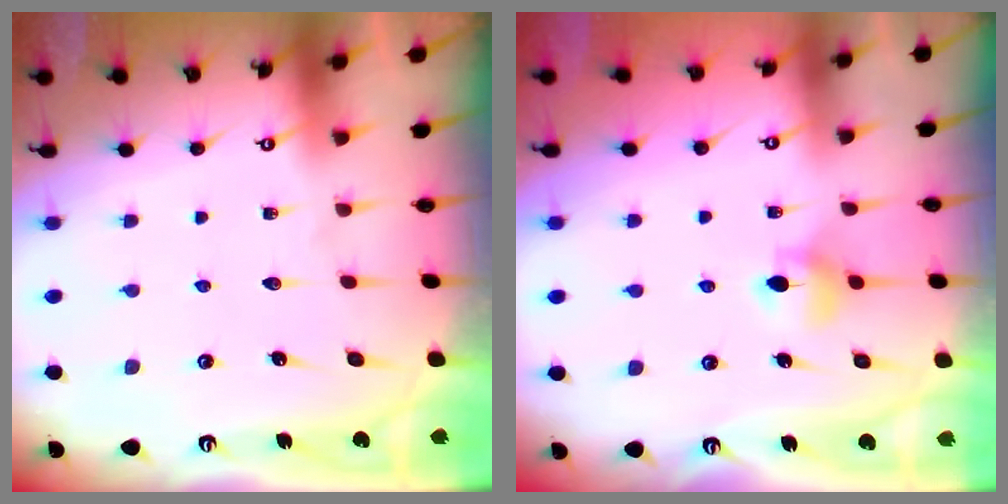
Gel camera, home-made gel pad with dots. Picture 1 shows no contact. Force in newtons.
{"total": 6.1, "press": 6.1, "slide": 0.7}